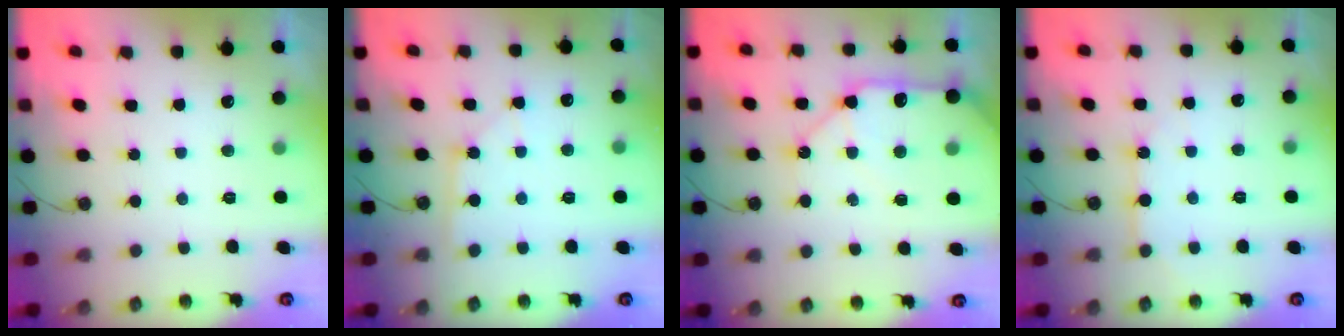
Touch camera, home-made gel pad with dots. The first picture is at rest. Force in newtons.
{"total": 2.1, "press": 2.1, "slide": 0.3}
{"total": 14.5, "press": 14.4, "slide": 2.1}
{"total": 5.6, "press": 5.6, "slide": 0.4}